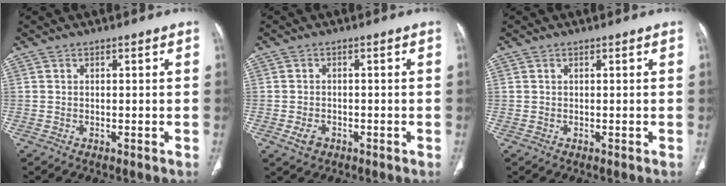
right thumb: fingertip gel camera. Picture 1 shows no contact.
{"total": 2.9, "force": [-1.2, 2.1, 1.5], "torque": [-0.025, 0.003, -0.016]}
{"total": 0.0}